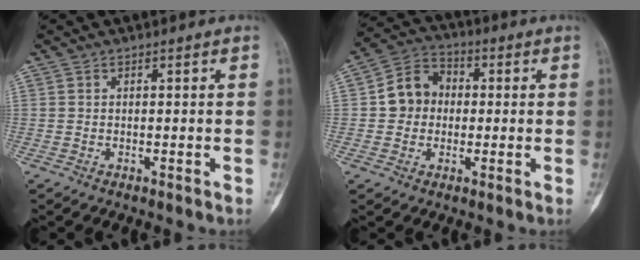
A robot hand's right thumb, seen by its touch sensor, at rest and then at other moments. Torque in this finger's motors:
{"motor_torque": [0.01, 0.00, 0.32, -0.30, 0.09]}